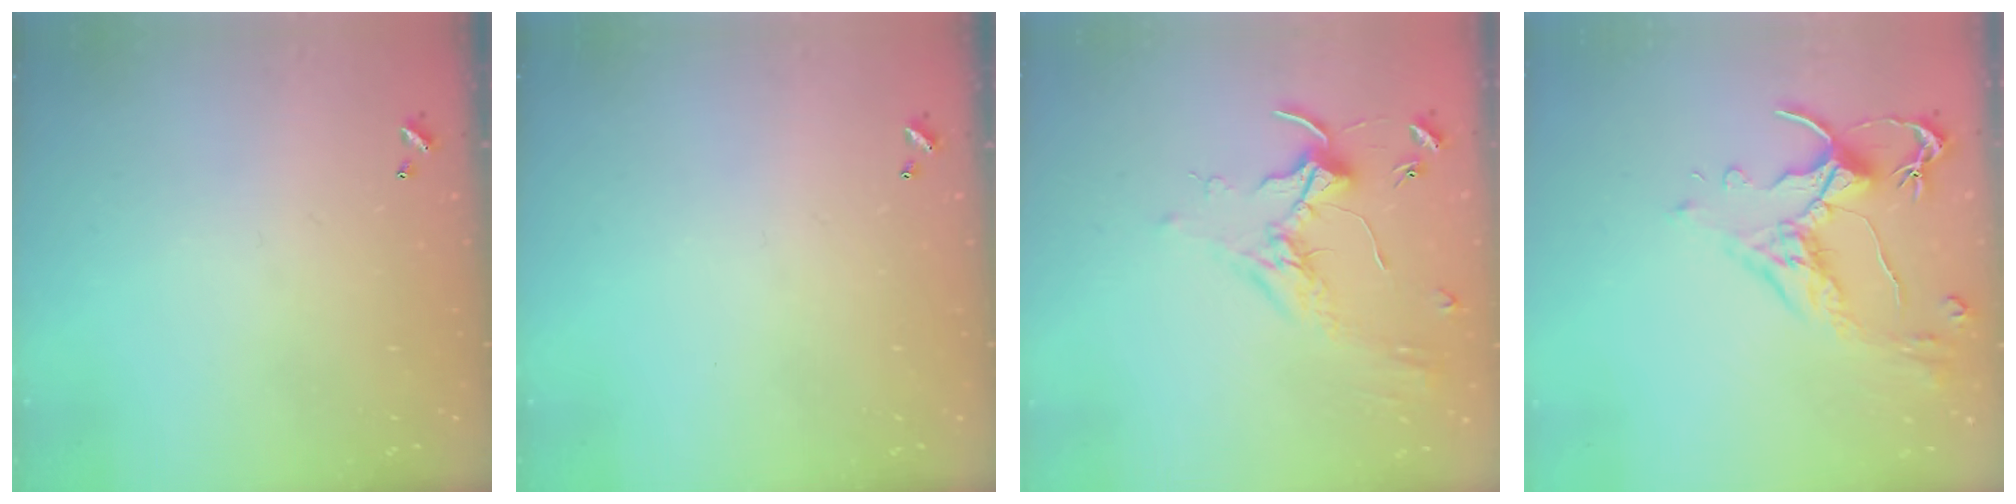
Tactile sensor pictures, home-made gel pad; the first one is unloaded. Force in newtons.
{"total": 0.0}
{"total": 1.7, "press": 1.7, "slide": 0.4}
{"total": 2.5, "press": 2.1, "slide": 1.4}